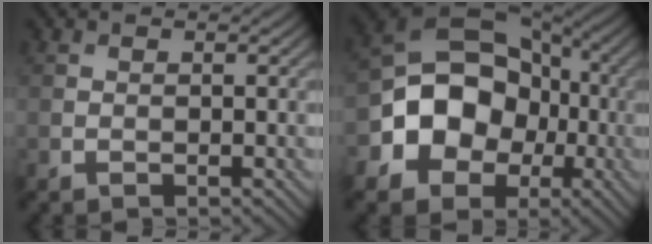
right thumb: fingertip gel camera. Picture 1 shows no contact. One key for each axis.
{"total": 13.3, "fx": -2.8, "fy": 10.7, "fz": 7.3, "tx": -0.120, "ty": -0.010, "tz": -0.079}